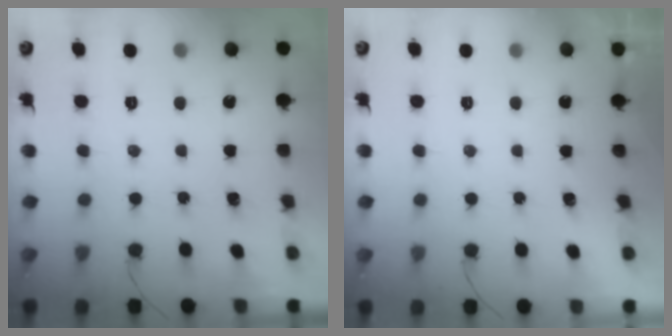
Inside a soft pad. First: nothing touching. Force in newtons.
{"total": 1.8, "press": 0.1, "slide": 1.8}